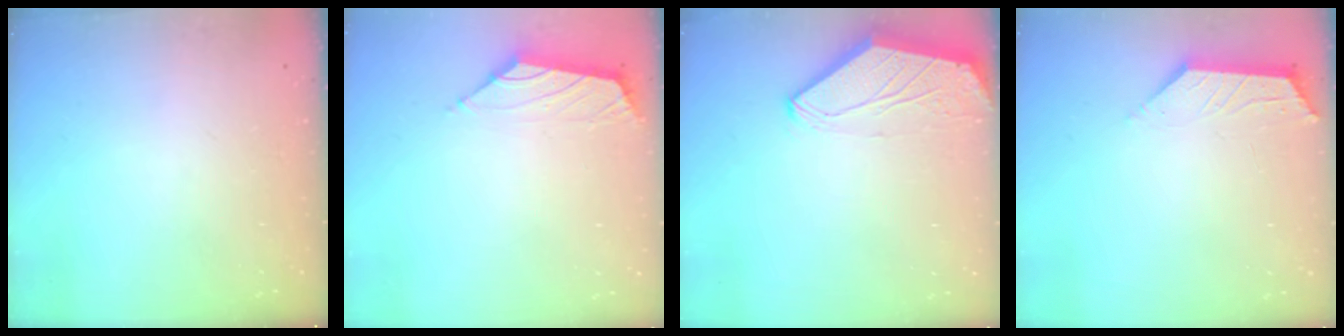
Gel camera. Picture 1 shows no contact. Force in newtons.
{"total": 1.4, "press": 1.3, "slide": 0.6}
{"total": 0.0}
{"total": 2.1, "press": 2.0, "slide": 0.5}